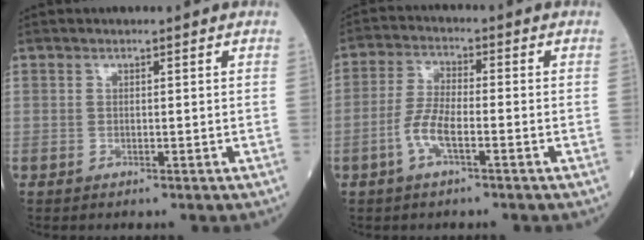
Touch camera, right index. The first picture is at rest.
{"total": 5.5, "force": [-2.3, 1.4, 4.8], "torque": [-0.106, 0.003, -0.048]}